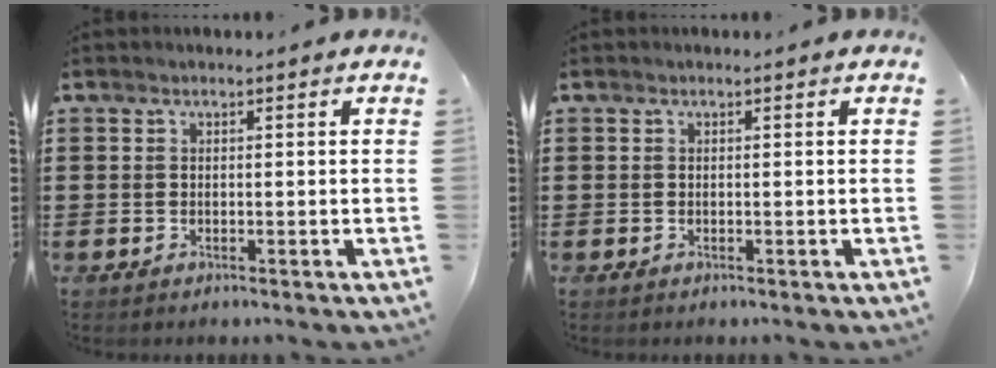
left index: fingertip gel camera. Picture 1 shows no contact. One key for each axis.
{"total": 0.0}